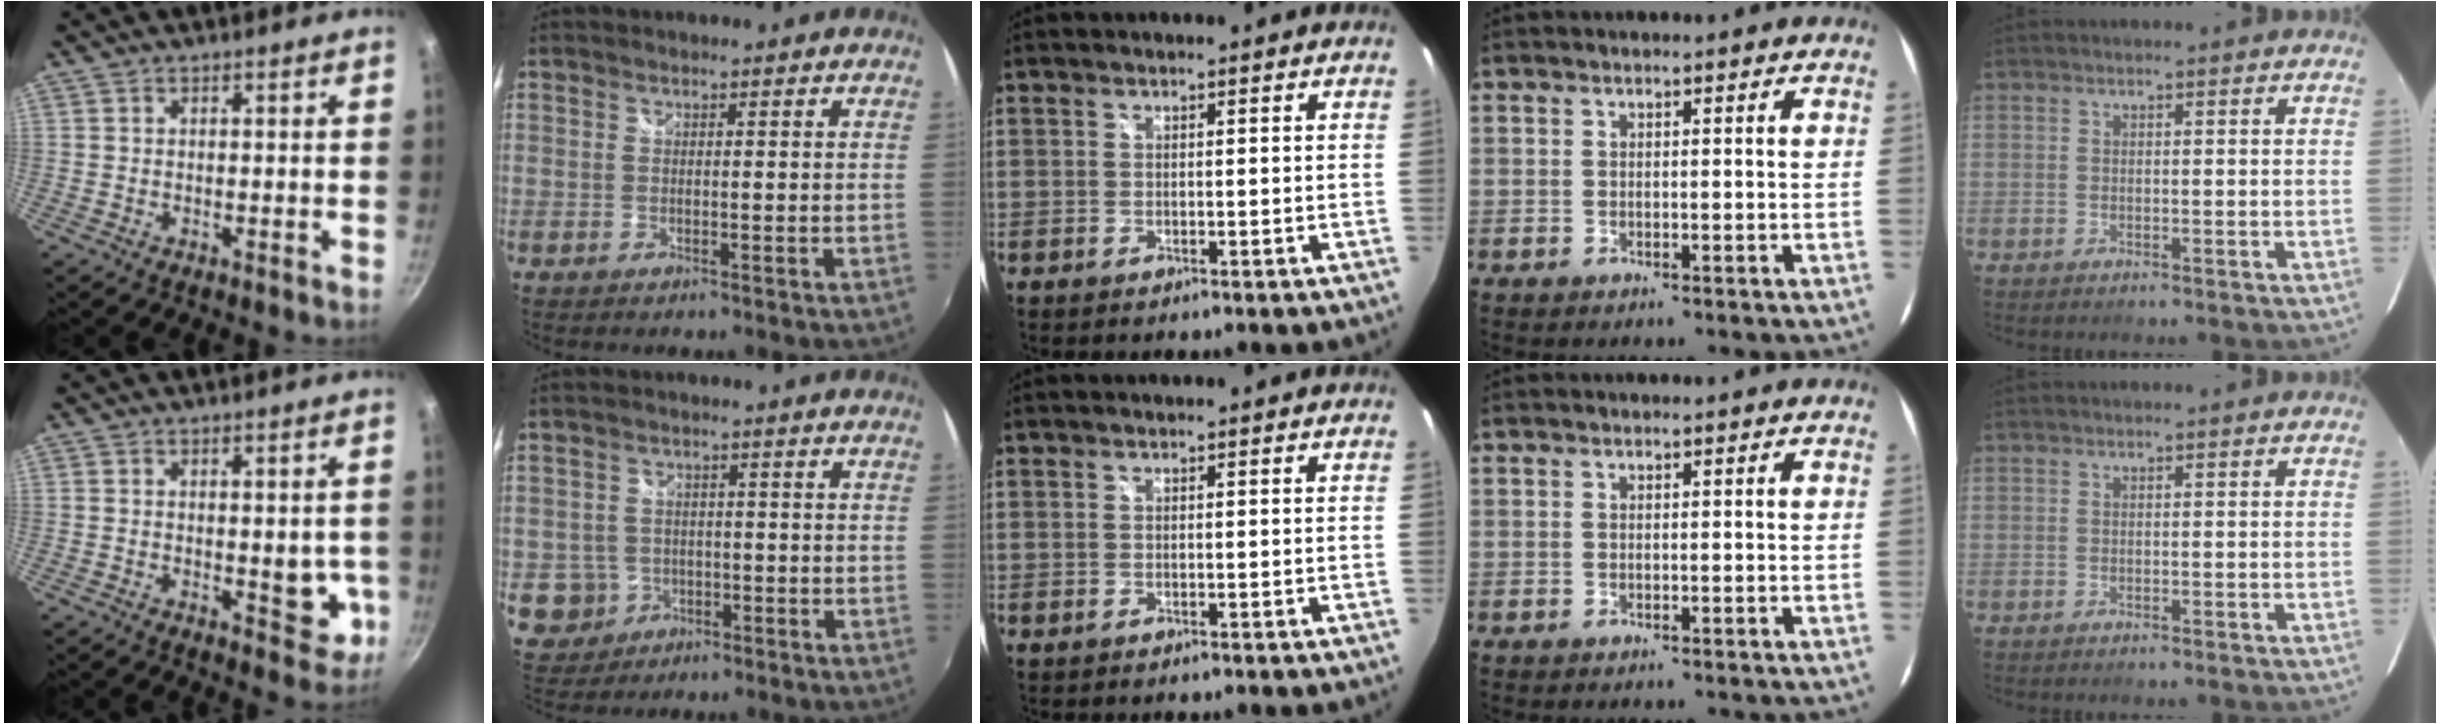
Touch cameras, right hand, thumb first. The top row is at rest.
{"thumb": {"total": 6.4, "force": [-0.7, 3.2, 5.5], "torque": [-0.043, -0.009, -0.005]}, "index": {"total": 6.7, "force": [-1.7, 6.4, 1.2], "torque": [-0.045, 0.013, -0.015]}}